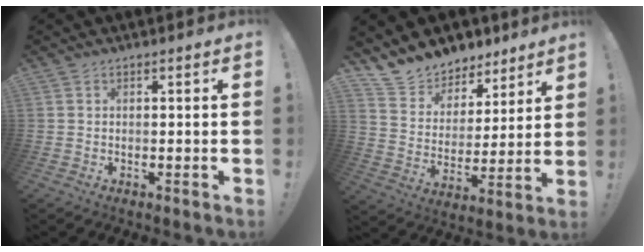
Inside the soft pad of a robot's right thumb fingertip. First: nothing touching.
{"total": 10.4, "force": [9.0, 5.1, 0.6], "torque": [-0.030, -0.081, 0.171]}